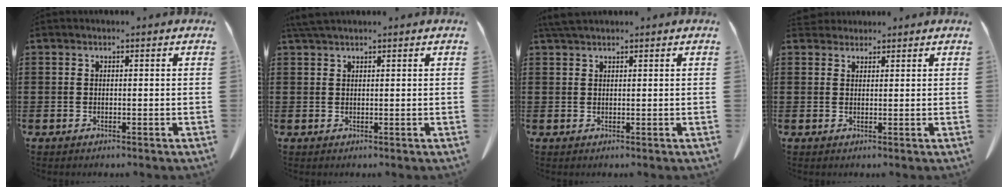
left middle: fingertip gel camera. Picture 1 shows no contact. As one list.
[{"total": 1.9, "force": [1.6, 0.2, 1.1], "torque": [-0.026, -0.001, 0.031]}, {"total": 1.9, "force": [1.6, 0.3, 1.0], "torque": [-0.024, 0.001, 0.031]}, {"total": 1.9, "force": [1.8, 0.7, 0.1], "torque": [-0.008, 0.003, 0.036]}]